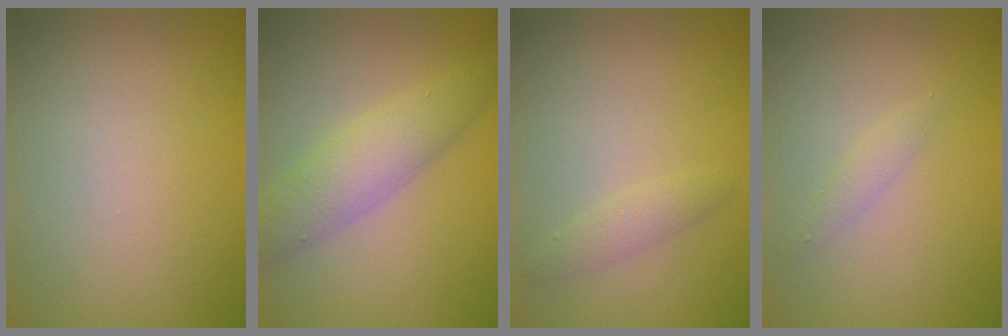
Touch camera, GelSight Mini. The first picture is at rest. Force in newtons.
{"total": 4.3, "press": 4.3, "slide": 0.1}
{"total": 1.4, "press": 1.4, "slide": 0.0}
{"total": 1.0, "press": 1.0, "slide": 0.0}